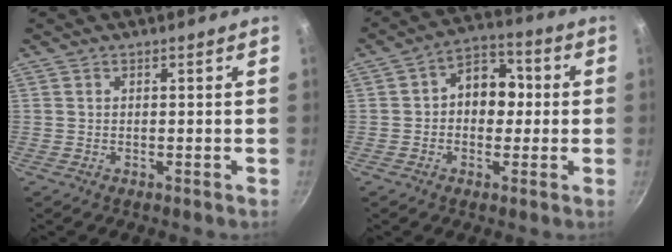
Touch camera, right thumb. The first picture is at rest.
{"total": 9.3, "force": [0.3, 7.1, 6.0], "torque": [-0.035, 0.023, -0.010]}